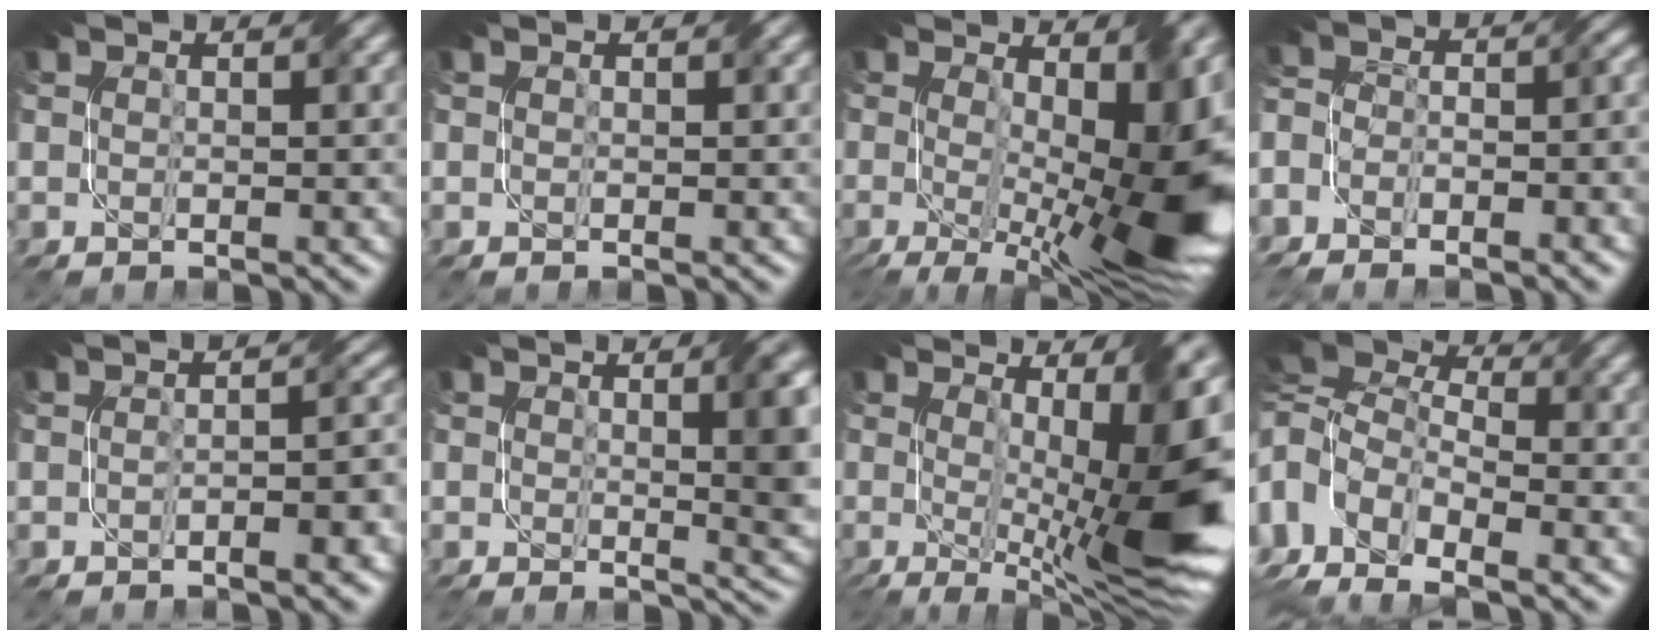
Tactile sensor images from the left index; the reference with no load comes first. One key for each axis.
{"total": 0.0}
{"total": 13.7, "fx": -1.0, "fy": 5.1, "fz": 12.7, "tx": -0.174, "ty": -0.023, "tz": -0.001}
{"total": 8.8, "fx": -5.4, "fy": 5.0, "fz": 4.9, "tx": -0.056, "ty": -0.011, "tz": -0.088}
{"total": 3.0, "fx": -1.3, "fy": 0.7, "fz": 2.7, "tx": -0.036, "ty": 0.006, "tz": -0.018}
{"total": 7.7, "fx": 1.2, "fy": 2.6, "fz": 7.2, "tx": -0.056, "ty": 0.001, "tz": 0.015}
{"total": 13.0, "fx": 0.3, "fy": 3.5, "fz": 12.6, "tx": -0.162, "ty": -0.011, "tz": 0.012}
{"total": 9.7, "fx": -1.8, "fy": 6.1, "fz": 7.3, "tx": -0.160, "ty": -0.001, "tz": -0.042}